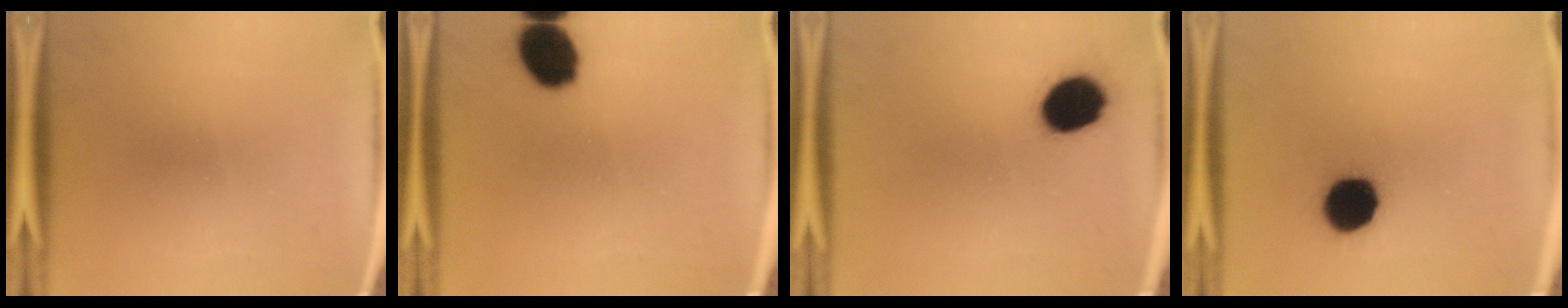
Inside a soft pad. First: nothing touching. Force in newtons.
{"total": 11.5}
{"total": 11.3}
{"total": 13.6}